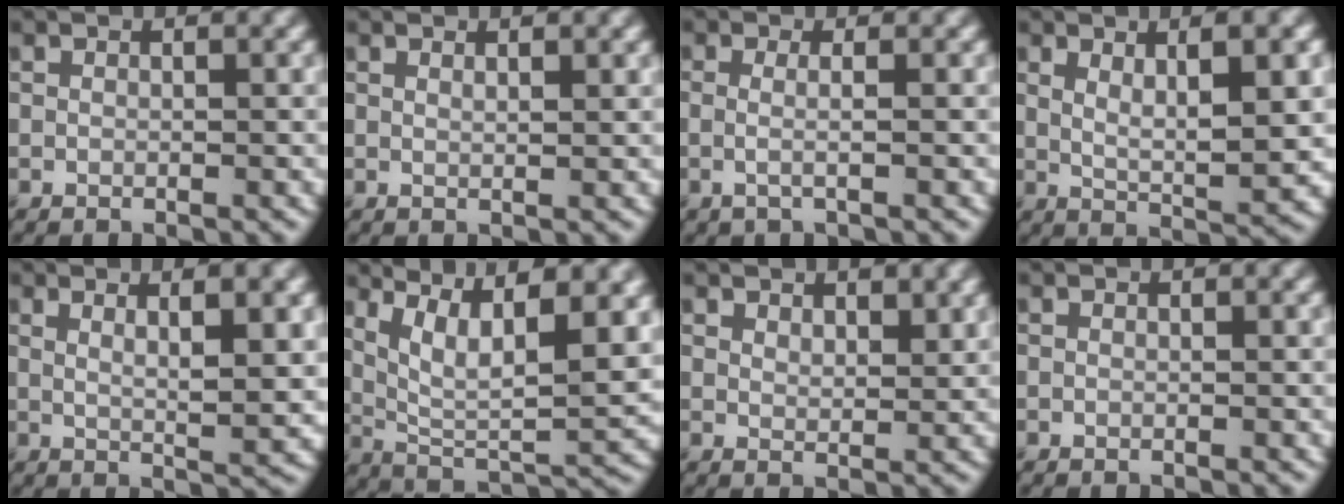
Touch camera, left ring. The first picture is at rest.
{"total": 1.1, "force": [0.7, 0.3, 0.8], "torque": [-0.008, 0.002, 0.011]}
{"total": 1.7, "force": [-0.1, 0.6, 1.6], "torque": [-0.026, -0.005, -0.011]}
{"total": 5.3, "force": [1.6, 1.3, 4.9], "torque": [-0.074, -0.008, 0.029]}
{"total": 4.8, "force": [1.7, 1.2, 4.4], "torque": [-0.056, -0.007, 0.027]}
{"total": 10.3, "force": [4.3, 3.1, 8.9], "torque": [-0.147, 0.005, 0.072]}
{"total": 2.3, "force": [1.7, 1.1, 1.0], "torque": [-0.018, -0.002, 0.032]}
{"total": 0.0}